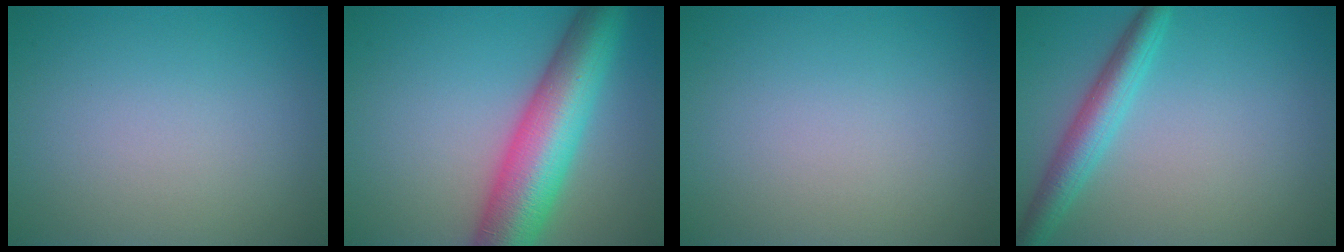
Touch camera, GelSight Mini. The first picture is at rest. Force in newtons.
{"total": 10.3, "press": 10.3, "slide": 0.3}
{"total": 0.0}
{"total": 3.7, "press": 3.7, "slide": 0.1}